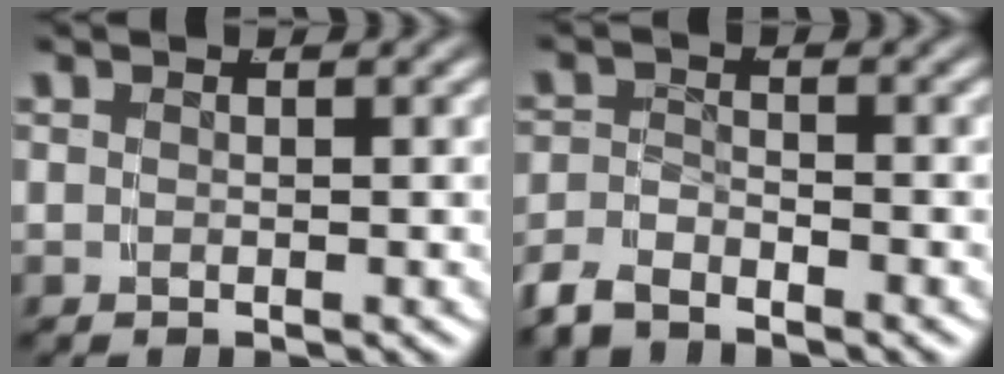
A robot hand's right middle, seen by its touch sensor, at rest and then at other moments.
{"total": 3.0, "force": [-2.7, 1.1, 0.9], "torque": [-0.026, -0.009, -0.047]}